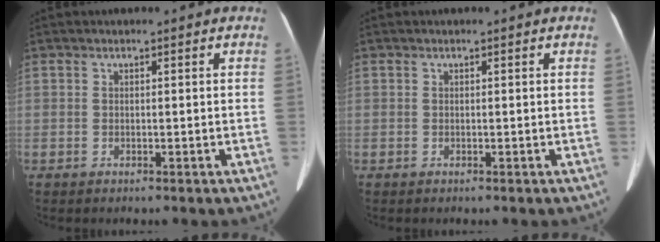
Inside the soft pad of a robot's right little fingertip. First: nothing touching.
{"total": 0.0}